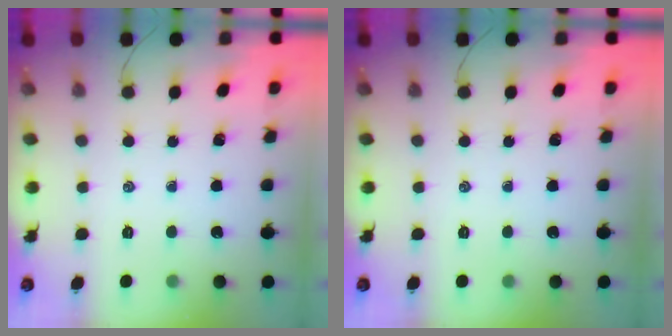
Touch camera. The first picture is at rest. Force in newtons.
{"total": 0.0}